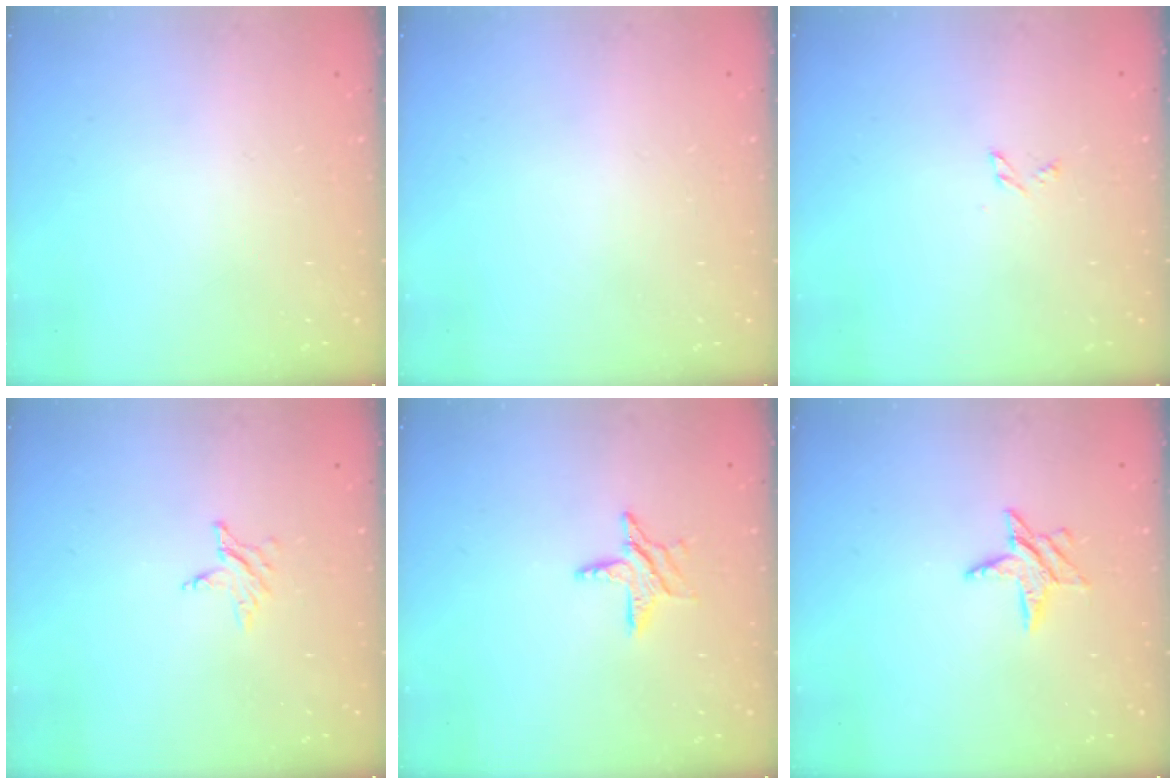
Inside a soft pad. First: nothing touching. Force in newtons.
{"total": 0.0}
{"total": 2.4, "press": 2.3, "slide": 0.3}
{"total": 2.8, "press": 2.7, "slide": 0.4}
{"total": 6.7, "press": 6.7, "slide": 0.3}
{"total": 6.5, "press": 6.5, "slide": 0.3}